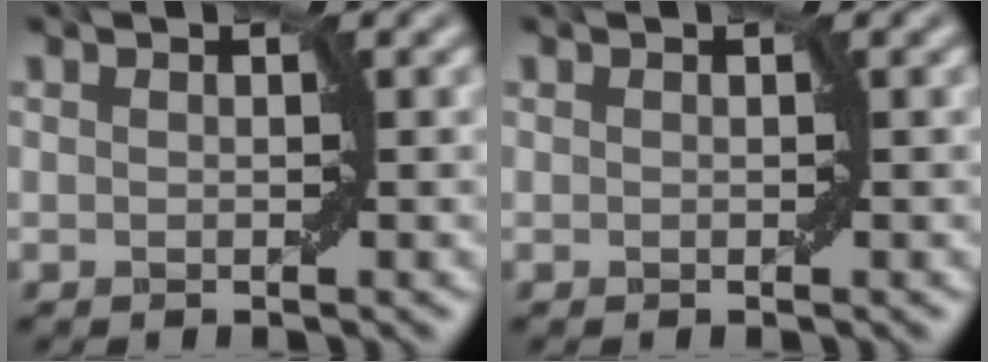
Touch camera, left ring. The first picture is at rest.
{"total": 0.0}